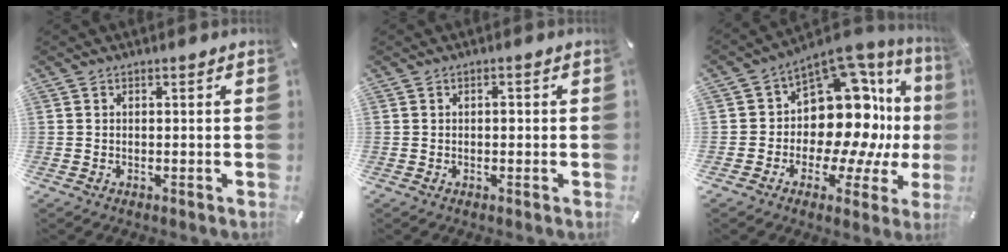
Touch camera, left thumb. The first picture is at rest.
{"total": 1.2, "force": [0.0, 0.7, 0.9], "torque": [-0.018, 0.004, -0.002]}
{"total": 18.6, "force": [1.9, 12.9, 13.2], "torque": [-0.198, -0.051, 0.039]}